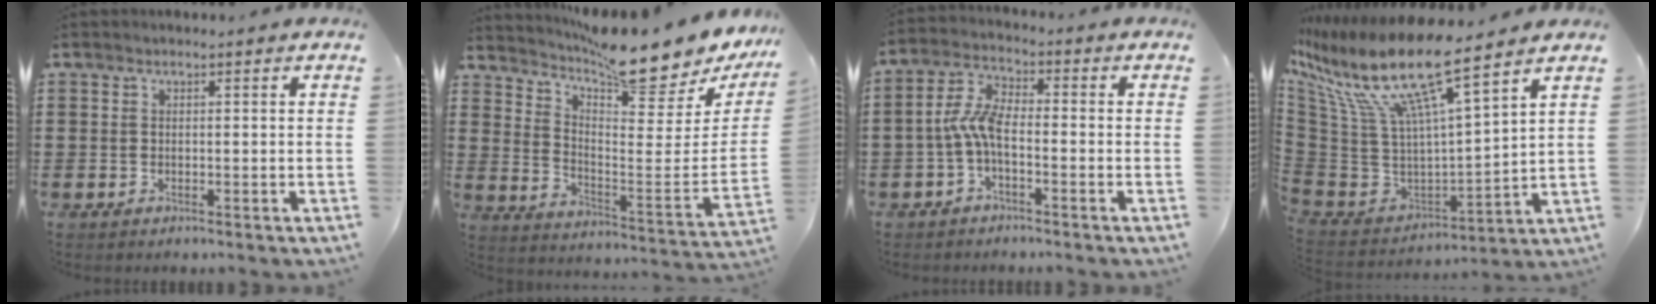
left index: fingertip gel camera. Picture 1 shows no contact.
{"total": 10.6, "force": [9.1, 1.1, 5.2], "torque": [-0.096, -0.072, 0.148]}
{"total": 5.8, "force": [-1.5, 2.1, 5.1], "torque": [-0.128, -0.002, -0.037]}
{"total": 13.5, "force": [8.4, 2.5, 10.4], "torque": [-0.244, -0.066, 0.129]}